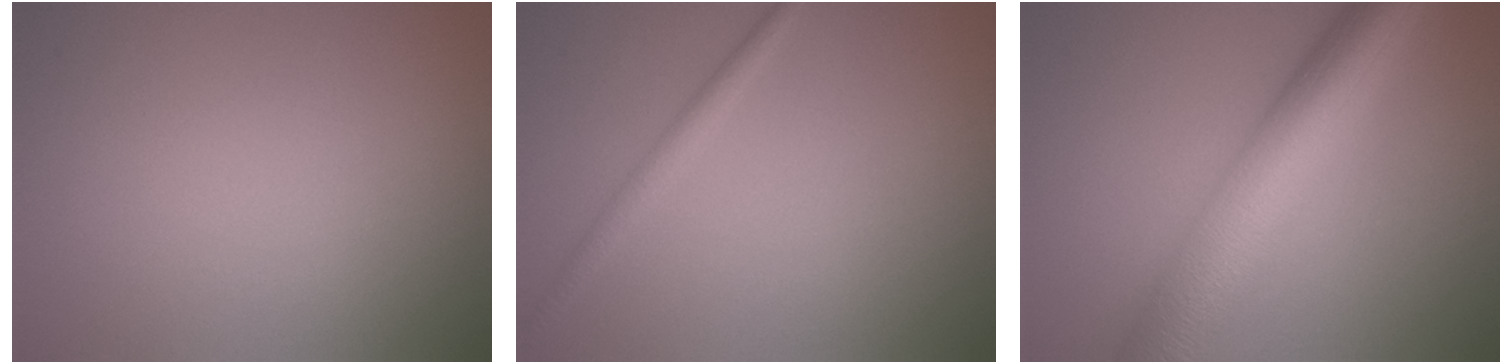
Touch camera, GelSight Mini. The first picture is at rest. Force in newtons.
{"total": 1.5, "press": 1.5, "slide": 0.1}
{"total": 9.0, "press": 9.0, "slide": 0.2}